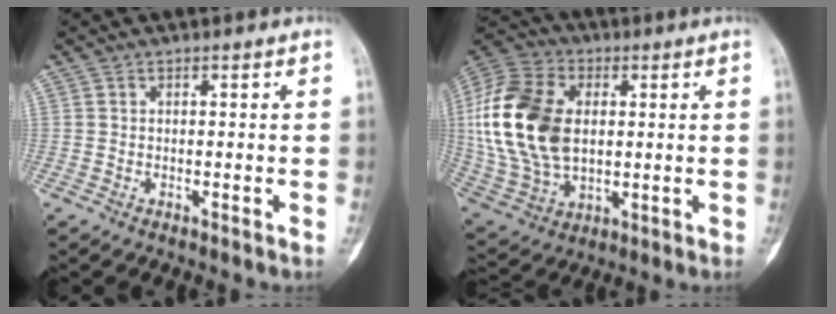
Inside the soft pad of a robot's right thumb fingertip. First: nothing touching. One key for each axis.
{"total": 21.6, "fx": 2.1, "fy": 14.2, "fz": 16.1, "tx": -0.325, "ty": -0.001, "tz": 0.046}